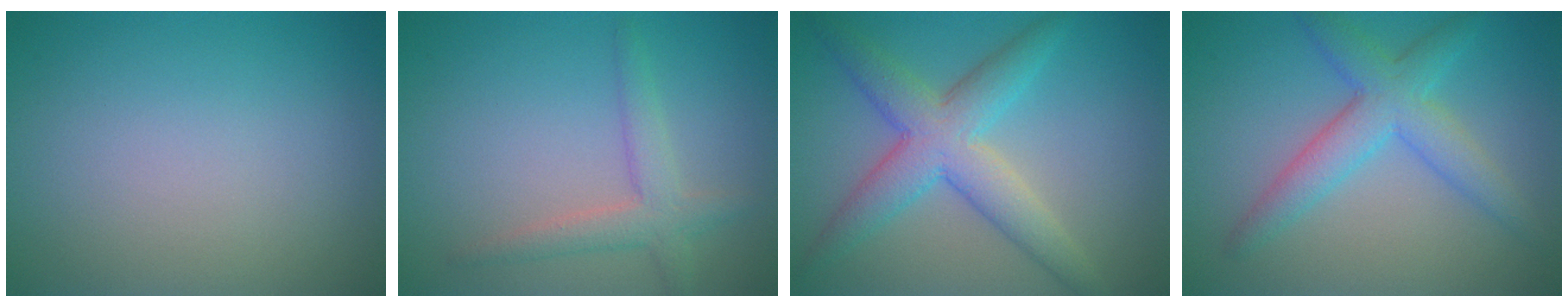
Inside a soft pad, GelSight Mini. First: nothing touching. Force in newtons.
{"total": 2.8, "press": 2.8, "slide": 0.2}
{"total": 5.8, "press": 5.8, "slide": 0.1}
{"total": 4.6, "press": 4.6, "slide": 0.1}